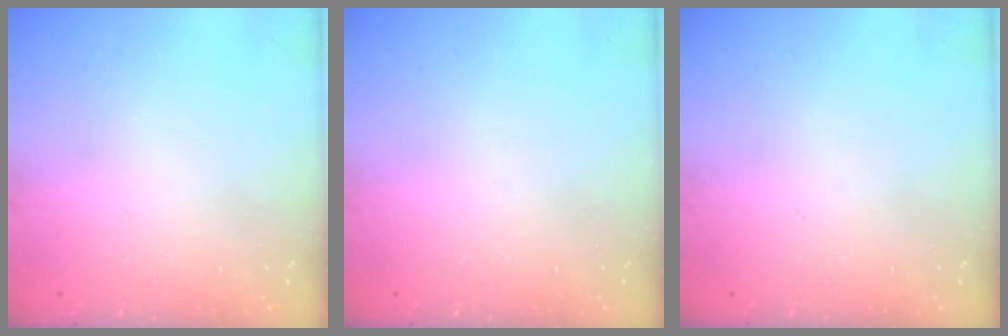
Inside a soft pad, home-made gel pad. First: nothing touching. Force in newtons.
{"total": 0.0}
{"total": 0.0}